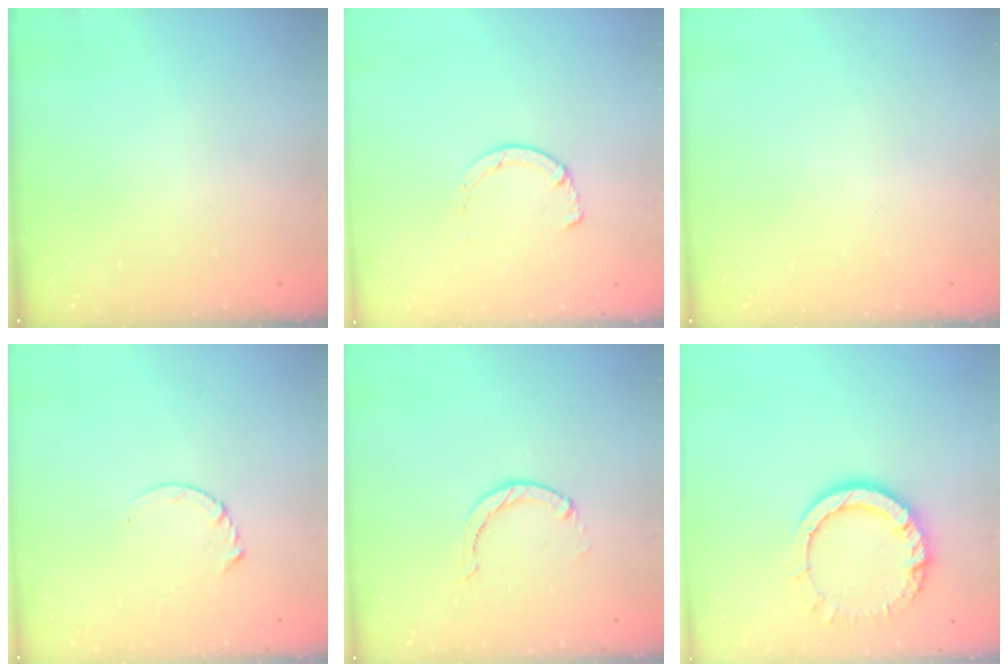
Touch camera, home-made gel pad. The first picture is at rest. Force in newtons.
{"total": 1.5, "press": 1.5, "slide": 0.3}
{"total": 0.0}
{"total": 3.5, "press": 3.5, "slide": 0.4}
{"total": 0.6, "press": 0.6, "slide": 0.2}
{"total": 11.6, "press": 11.6, "slide": 1.2}